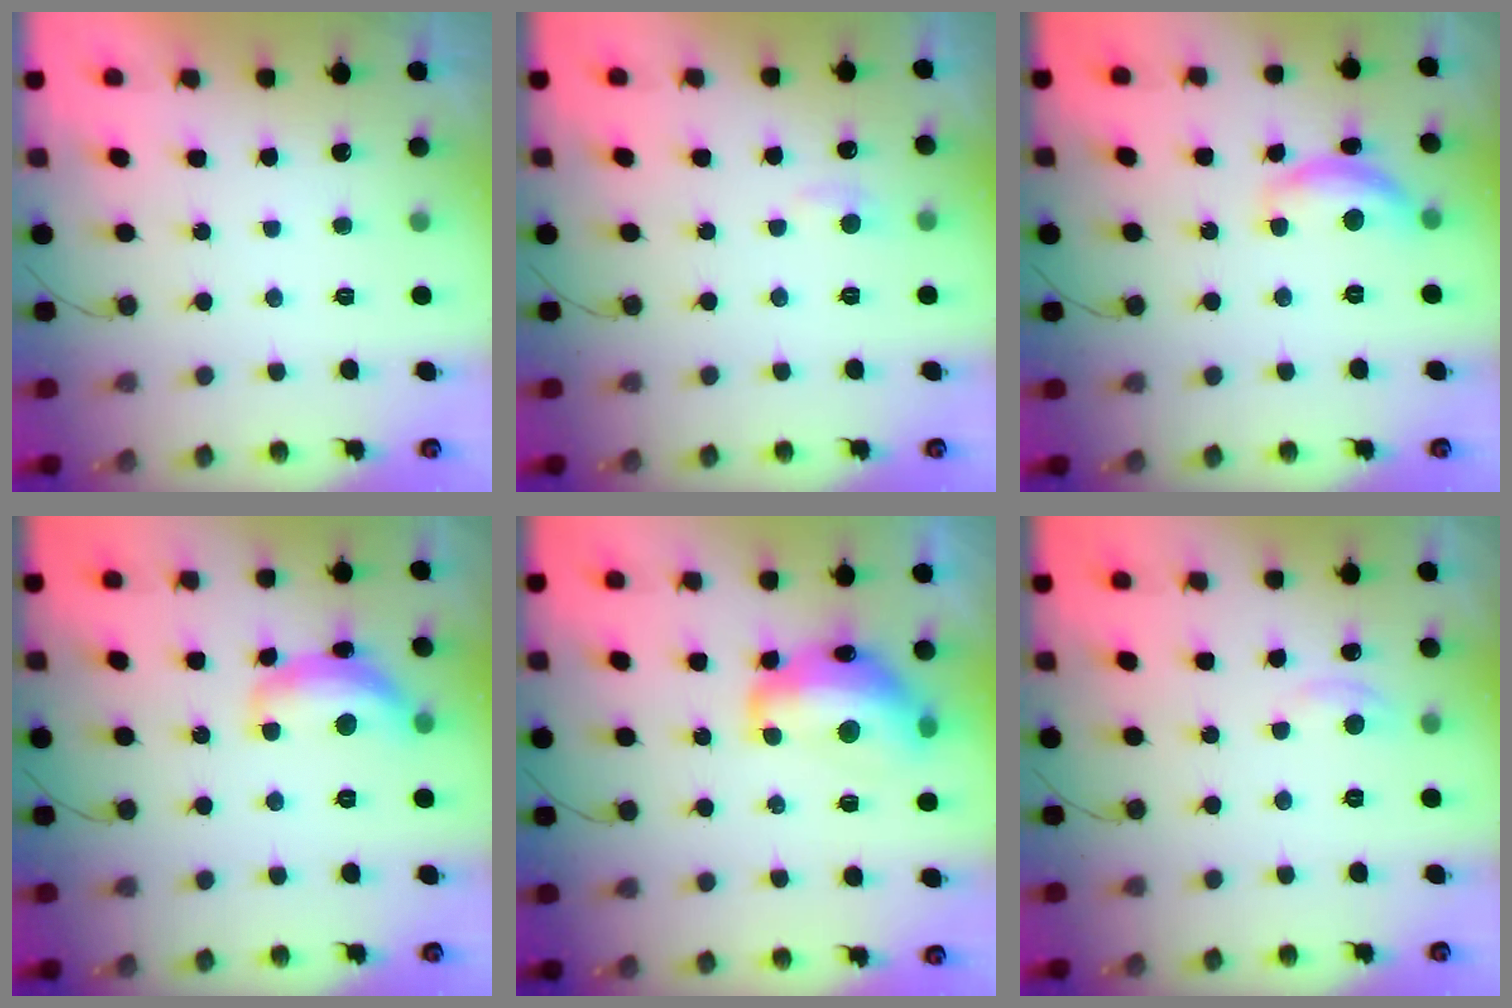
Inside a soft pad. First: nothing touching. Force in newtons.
{"total": 4.8, "press": 4.7, "slide": 0.6}
{"total": 12.0, "press": 12.0, "slide": 0.6}
{"total": 13.4, "press": 13.3, "slide": 0.8}
{"total": 14.8, "press": 14.8, "slide": 1.3}
{"total": 3.0, "press": 3.0, "slide": 0.3}